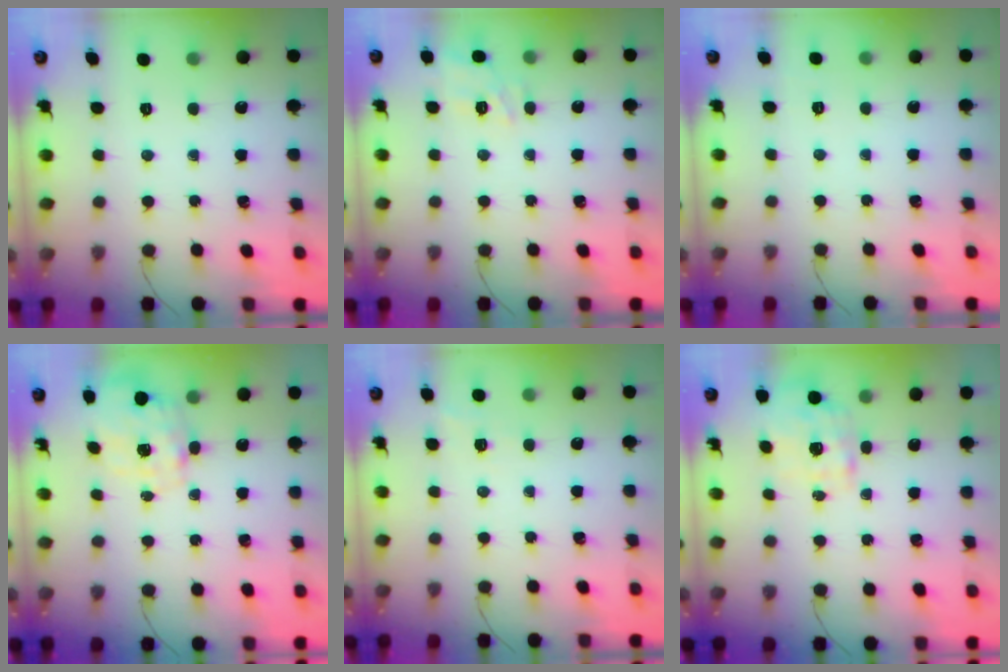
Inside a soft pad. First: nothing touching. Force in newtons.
{"total": 12.2, "press": 12.1, "slide": 1.0}
{"total": 5.9, "press": 5.6, "slide": 1.6}
{"total": 2.7, "press": 2.6, "slide": 0.8}
{"total": 5.0, "press": 4.8, "slide": 1.4}
{"total": 1.9, "press": 1.8, "slide": 0.5}